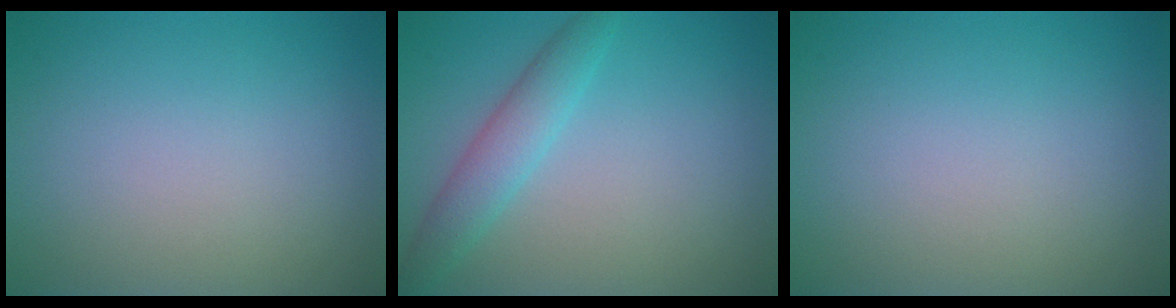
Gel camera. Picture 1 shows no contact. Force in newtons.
{"total": 3.0, "press": 3.0, "slide": 0.1}
{"total": 0.0}